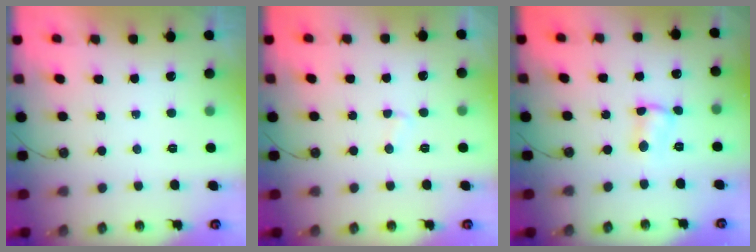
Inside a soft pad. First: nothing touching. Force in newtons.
{"total": 2.3, "press": 2.3, "slide": 0.3}
{"total": 2.5, "press": 2.5, "slide": 0.5}